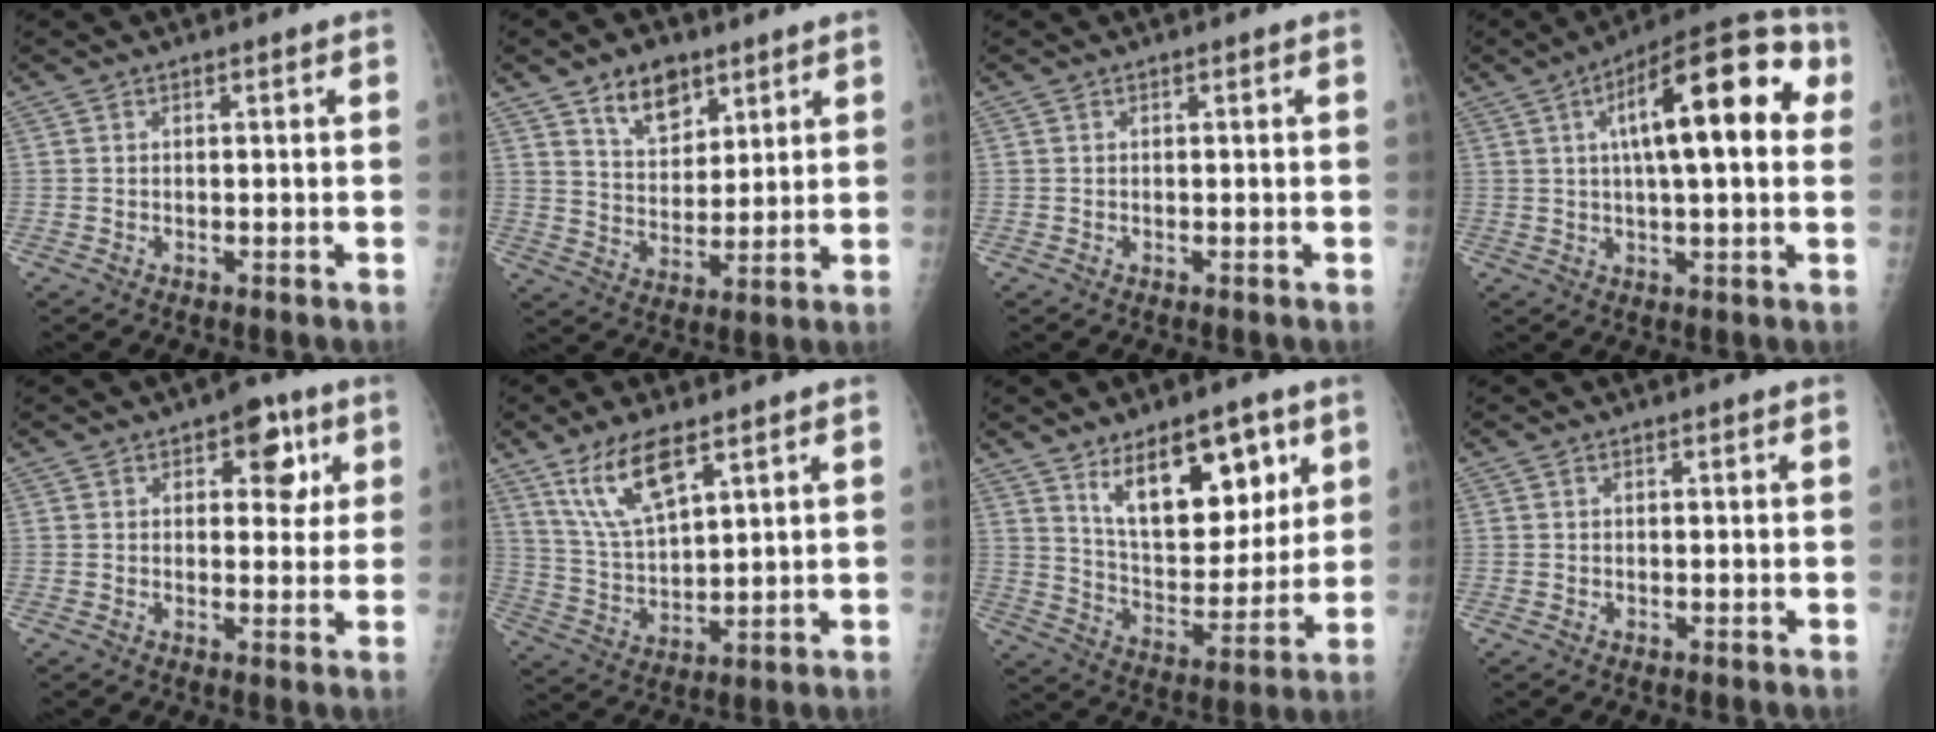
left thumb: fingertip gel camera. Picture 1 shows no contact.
{"total": 10.1, "force": [6.2, 6.0, 5.1], "torque": [-0.056, -0.040, 0.113]}
{"total": 0.0}
{"total": 19.5, "force": [4.8, 6.5, 17.8], "torque": [-0.238, 0.022, 0.060]}
{"total": 7.5, "force": [3.0, 4.5, 5.2], "torque": [-0.023, -0.006, 0.031]}
{"total": 11.5, "force": [7.0, 4.1, 8.2], "torque": [-0.148, -0.031, 0.146]}
{"total": 18.1, "force": [9.0, 9.0, 12.8], "torque": [-0.144, -0.052, 0.161]}
{"total": 0.0}